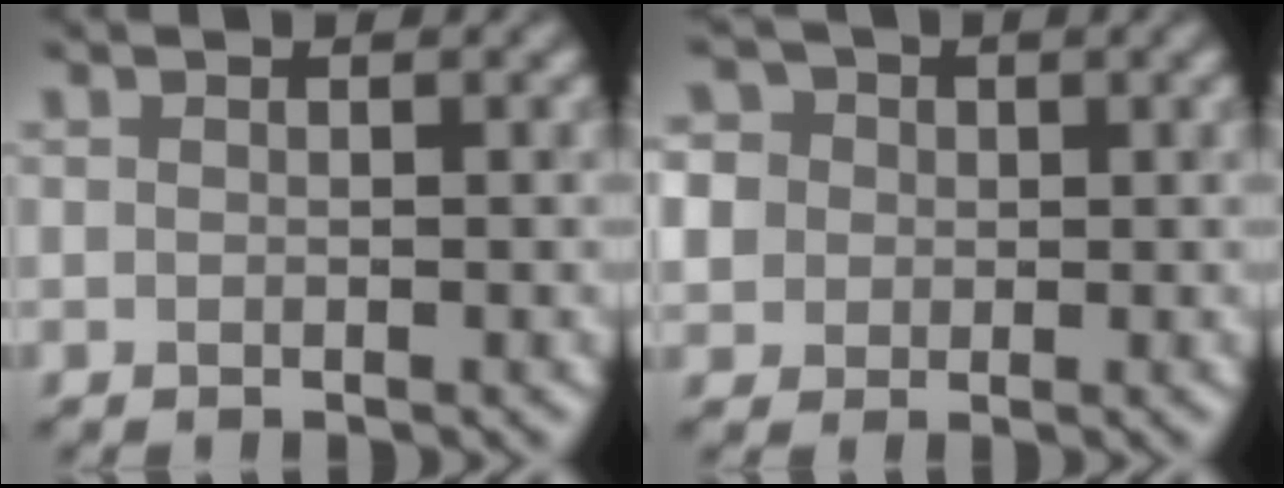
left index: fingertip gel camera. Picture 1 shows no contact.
{"total": 6.7, "force": [1.2, 6.1, 2.3], "torque": [-0.056, 0.035, -0.005]}